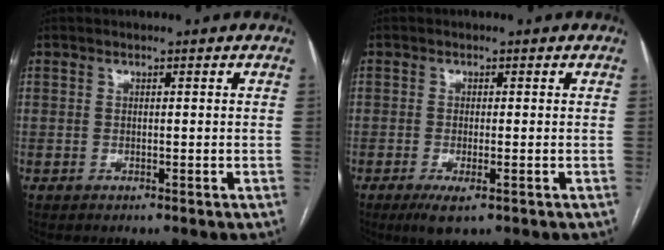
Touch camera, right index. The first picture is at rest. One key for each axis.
{"total": 3.7, "fx": -1.9, "fy": 0.7, "fz": 3.1, "tx": -0.054, "ty": -0.009, "tz": -0.028}